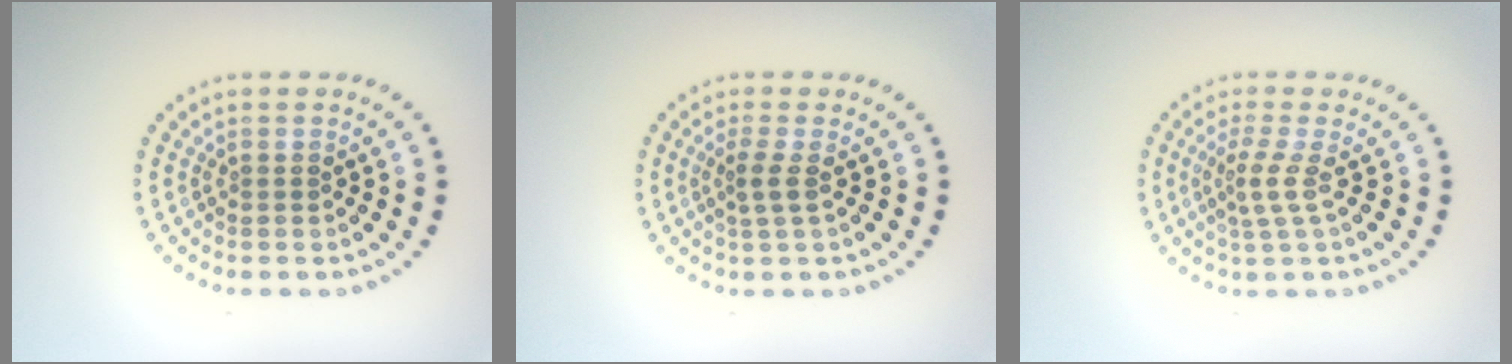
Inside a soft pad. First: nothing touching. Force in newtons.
{"total": 1.6, "press": 1.2, "slide": 1.0}
{"total": 2.3, "press": 1.5, "slide": 1.7}